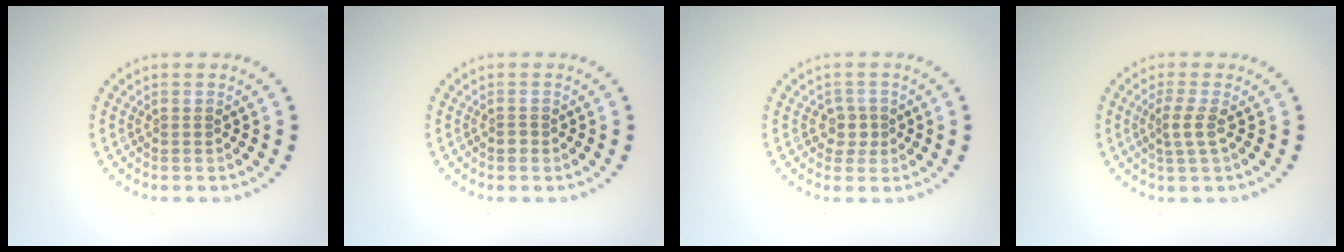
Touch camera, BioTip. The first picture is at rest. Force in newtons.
{"total": 0.6, "press": 0.4, "slide": 0.5}
{"total": 1.6, "press": 1.3, "slide": 1.0}
{"total": 1.7, "press": 1.3, "slide": 1.1}